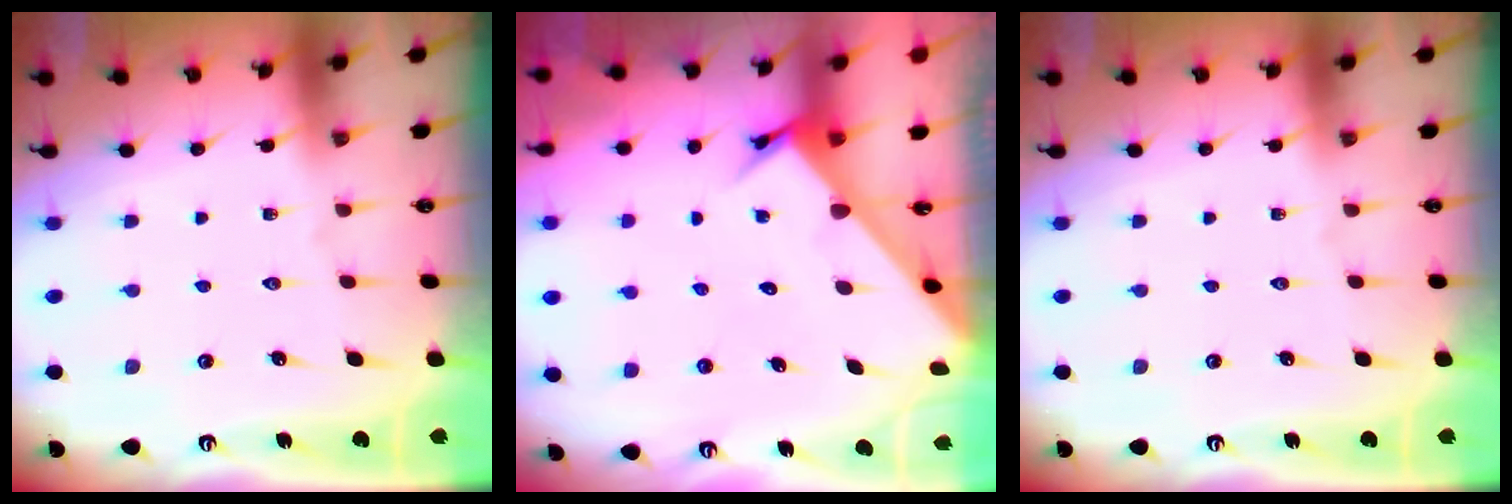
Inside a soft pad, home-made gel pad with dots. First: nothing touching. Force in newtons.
{"total": 3.5, "press": 3.5, "slide": 0.3}
{"total": 0.0}